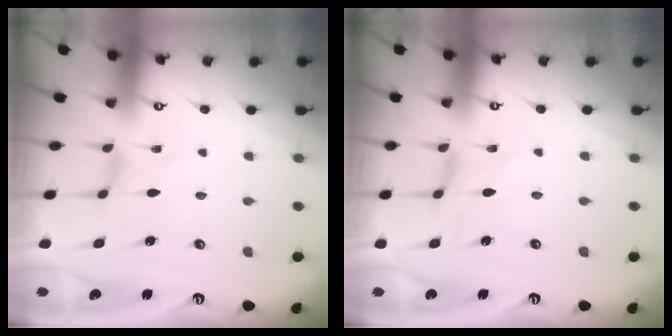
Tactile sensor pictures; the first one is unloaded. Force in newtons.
{"total": 0.0}